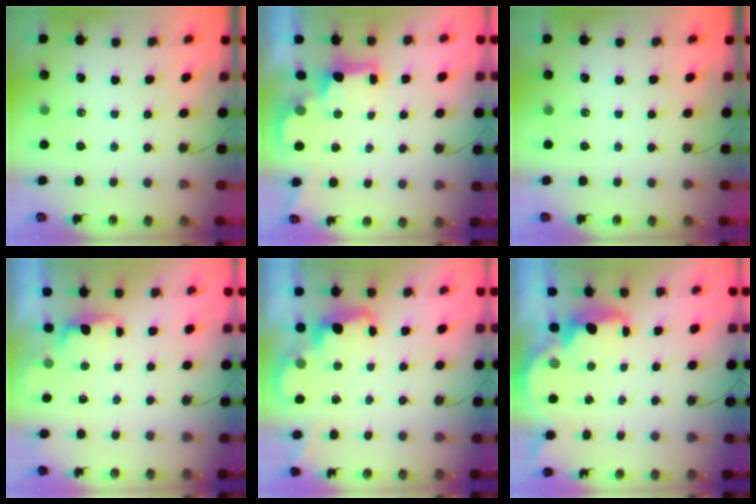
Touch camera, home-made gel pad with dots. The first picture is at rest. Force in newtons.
{"total": 2.1, "press": 2.0, "slide": 0.7}
{"total": 0.0}
{"total": 0.8, "press": 0.2, "slide": 0.7}
{"total": 1.9, "press": 1.9, "slide": 0.6}
{"total": 2.7, "press": 2.6, "slide": 0.6}